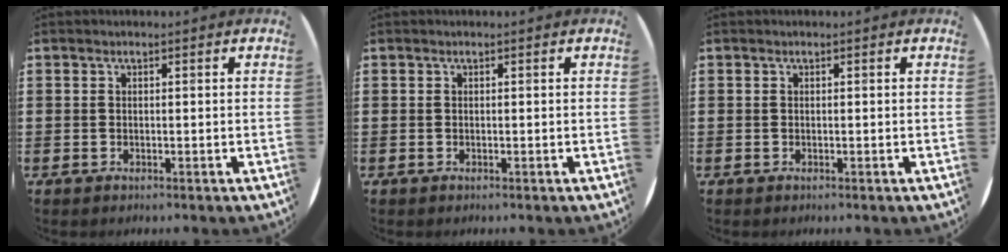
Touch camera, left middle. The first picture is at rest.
{"total": 0.0}
{"total": 0.0}